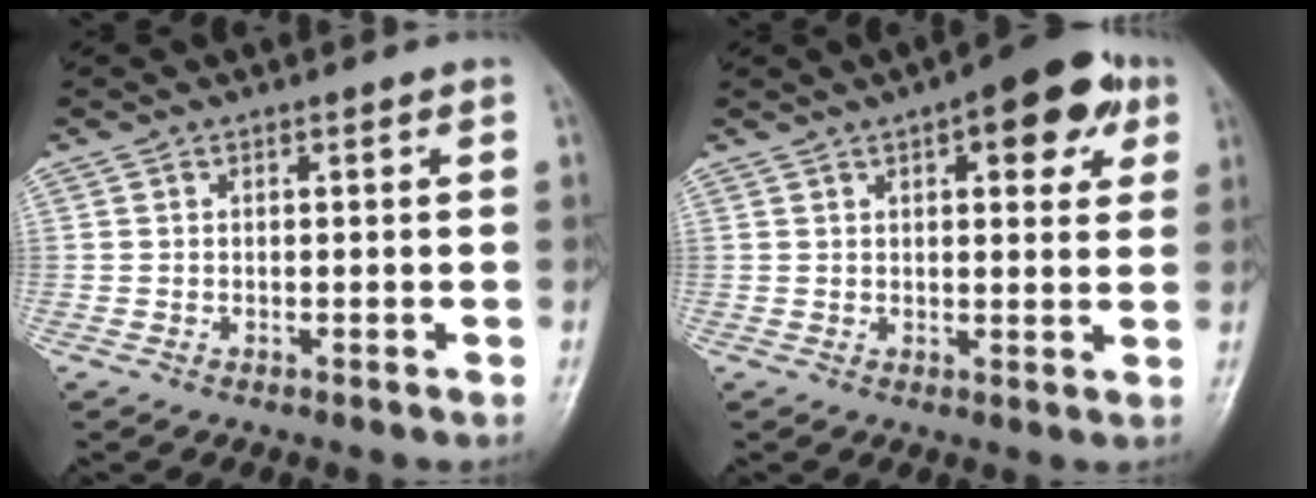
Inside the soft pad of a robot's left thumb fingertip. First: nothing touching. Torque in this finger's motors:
{"motor_torque": [0.13, 0.35, 0.36, 0.36, 0.20]}